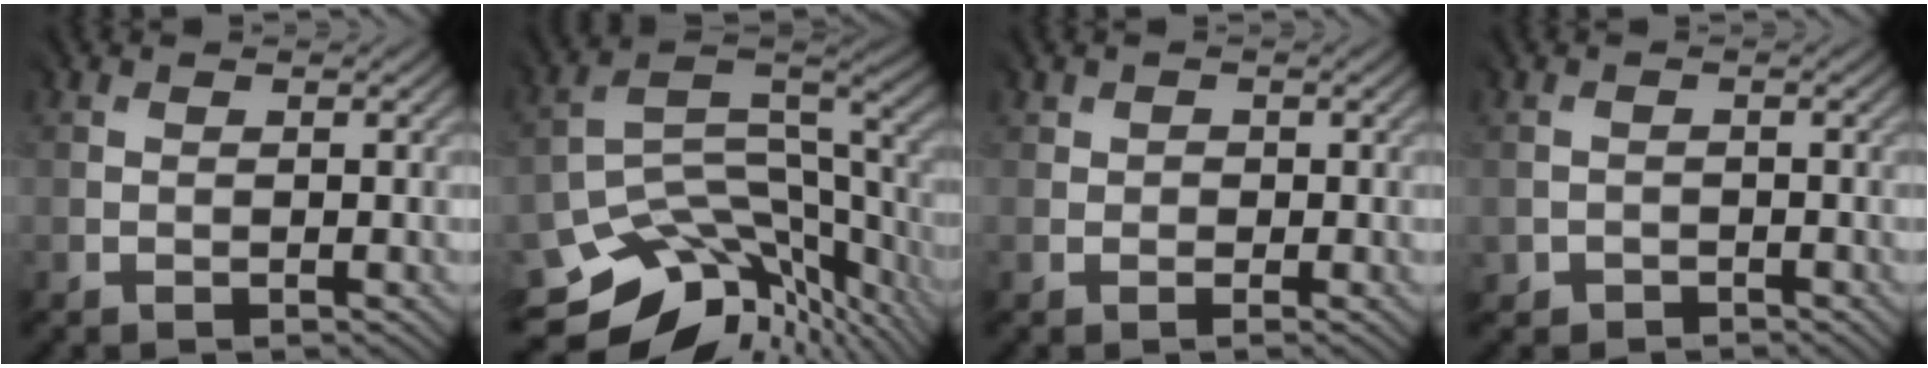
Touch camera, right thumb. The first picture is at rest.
{"total": 14.3, "force": [-9.1, 8.1, 7.6], "torque": [-0.162, -0.035, -0.129]}
{"total": 0.9, "force": [0.0, 0.8, 0.4], "torque": [-0.001, -0.002, -0.001]}
{"total": 1.1, "force": [-0.8, 0.7, -0.3], "torque": [0.004, -0.004, -0.015]}